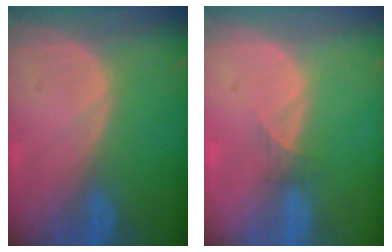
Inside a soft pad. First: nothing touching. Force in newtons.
{"total": 1.3, "press": 1.0, "slide": 0.8}